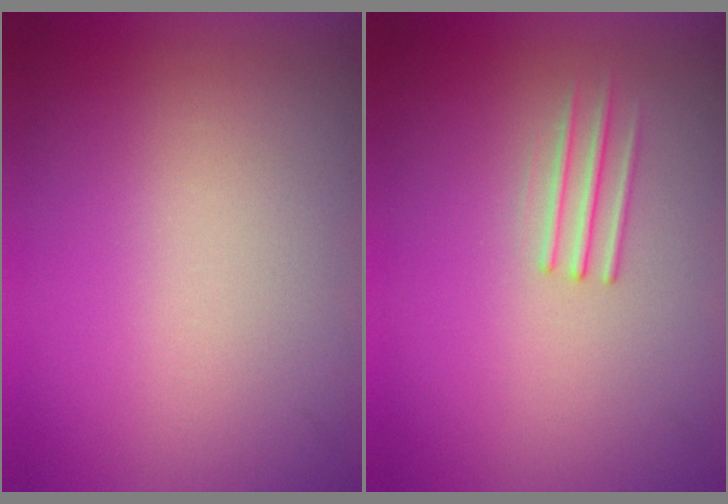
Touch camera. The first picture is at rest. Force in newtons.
{"total": 1.2}